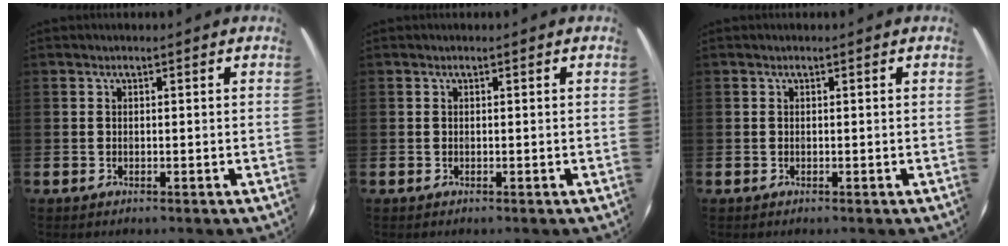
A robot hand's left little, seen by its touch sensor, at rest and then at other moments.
{"total": 0.0}
{"total": 0.0}